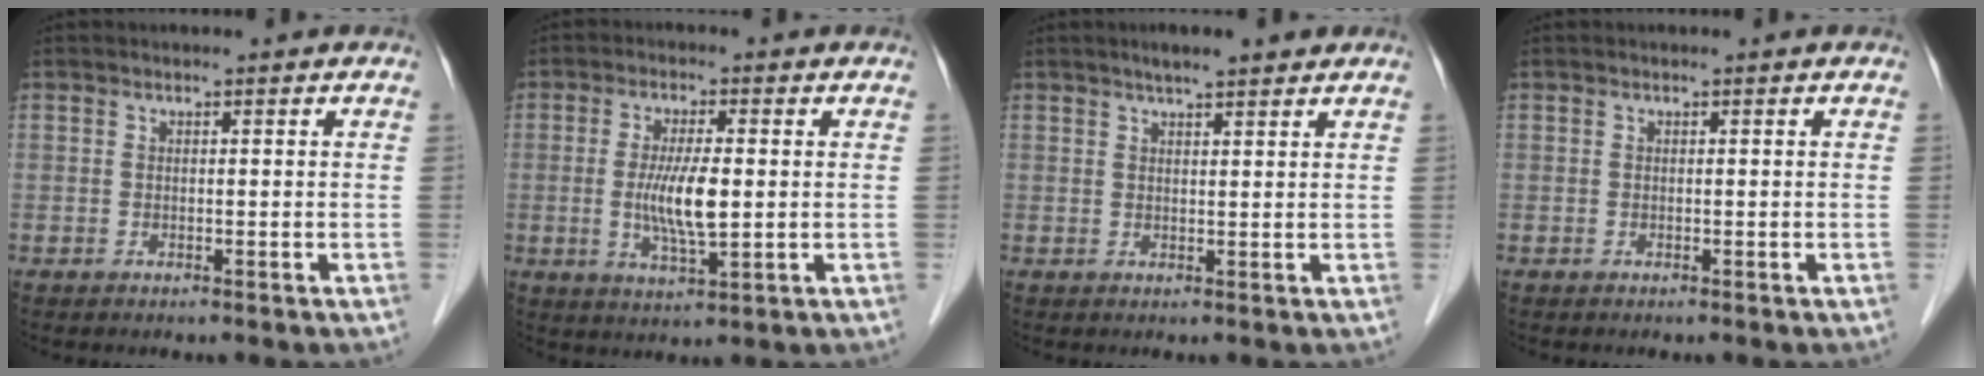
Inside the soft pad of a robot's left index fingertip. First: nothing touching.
{"total": 6.9, "force": [-0.3, 1.2, 6.8], "torque": [-0.136, -0.015, -0.006]}
{"total": 4.6, "force": [3.5, 0.7, 2.9], "torque": [-0.041, 0.018, 0.053]}
{"total": 0.0}